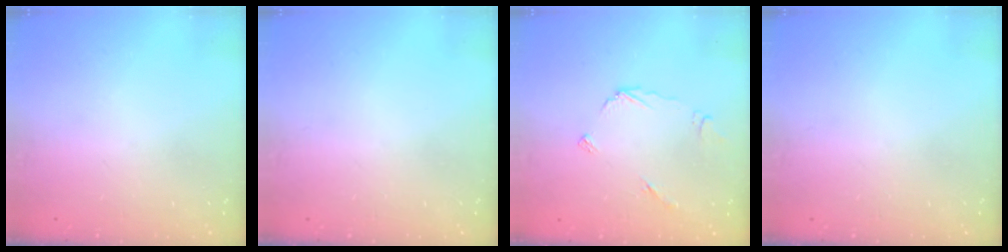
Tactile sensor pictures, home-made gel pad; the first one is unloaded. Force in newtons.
{"total": 0.0}
{"total": 5.5, "press": 5.5, "slide": 0.4}
{"total": 0.0}